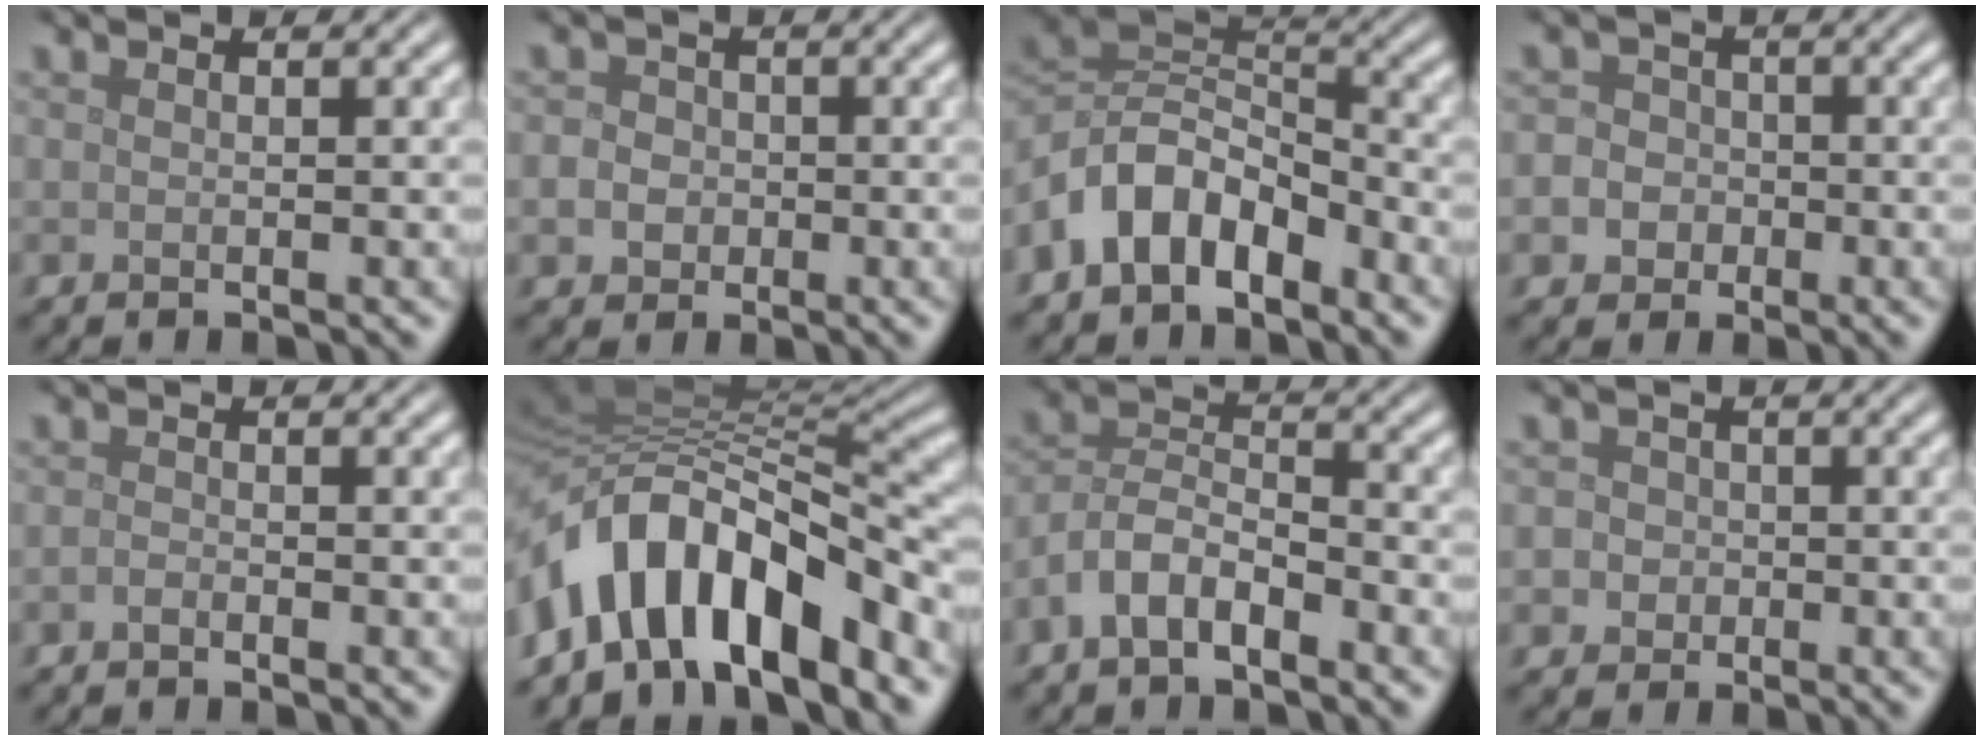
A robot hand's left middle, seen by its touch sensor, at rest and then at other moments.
{"total": 3.9, "force": [-0.8, 3.5, 1.4], "torque": [-0.008, 0.008, -0.035]}
{"total": 7.6, "force": [-3.9, 4.6, 4.7], "torque": [-0.080, 0.011, -0.087]}
{"total": 5.1, "force": [-1.7, 4.6, 1.2], "torque": [-0.004, 0.003, -0.055]}
{"total": 0.7, "force": [-0.5, 0.3, 0.4], "torque": [-0.009, 0.001, -0.012]}
{"total": 11.2, "force": [-4.9, 5.5, 8.4], "torque": [-0.129, 0.013, -0.090]}
{"total": 4.4, "force": [-2.6, 2.2, 2.8], "torque": [-0.052, 0.011, -0.057]}
{"total": 3.3, "force": [-0.6, 3.1, 0.9], "torque": [0.008, 0.012, -0.032]}